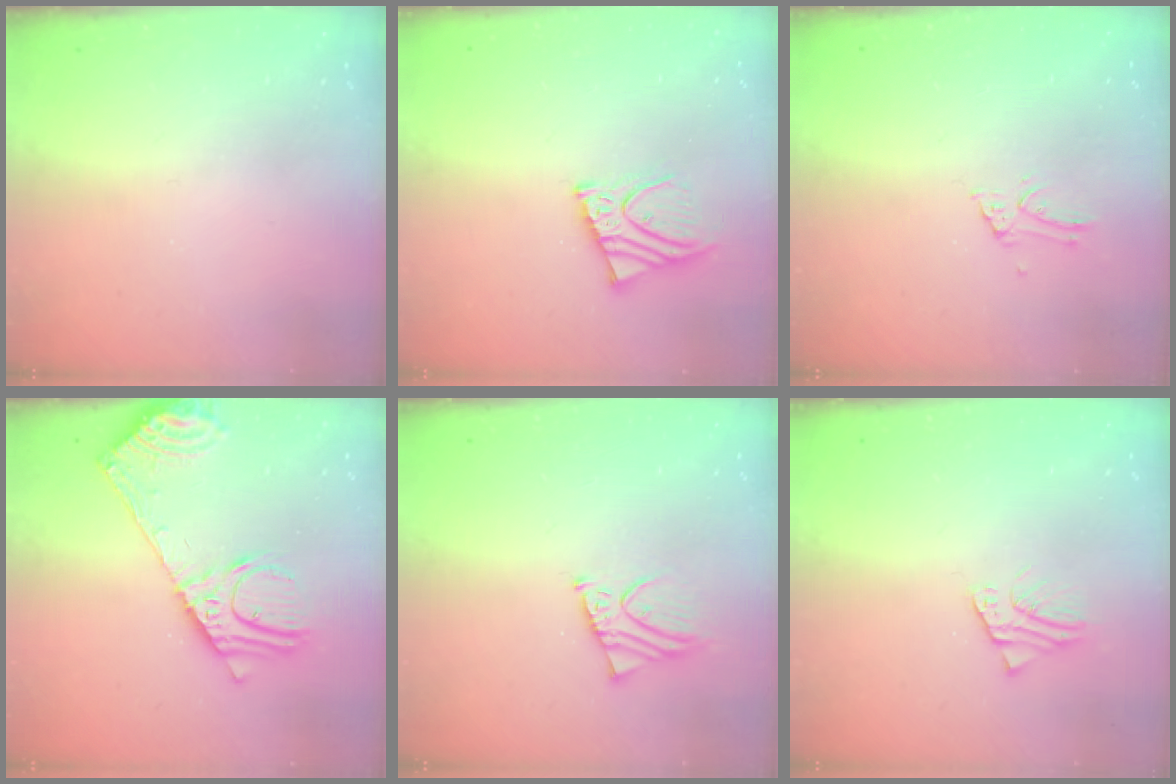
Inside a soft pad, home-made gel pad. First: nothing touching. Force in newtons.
{"total": 8.6, "press": 8.5, "slide": 0.9}
{"total": 1.6, "press": 1.5, "slide": 0.1}
{"total": 15.6, "press": 15.3, "slide": 3.1}
{"total": 2.9, "press": 2.8, "slide": 0.3}
{"total": 2.5, "press": 2.5, "slide": 0.2}